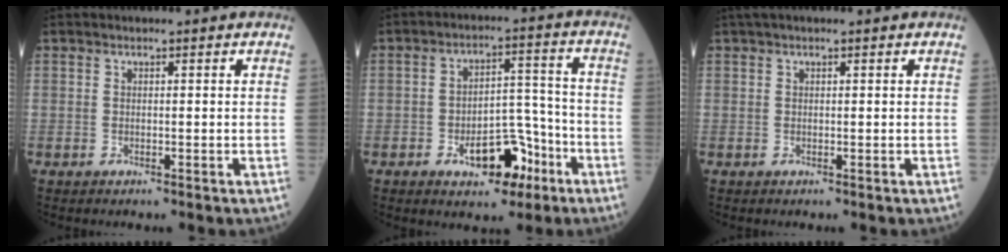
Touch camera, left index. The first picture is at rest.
{"total": 9.0, "force": [-4.9, 4.4, 6.2], "torque": [-0.093, 0.024, -0.070]}
{"total": 1.5, "force": [1.0, 0.2, 1.0], "torque": [-0.017, 0.028, 0.015]}